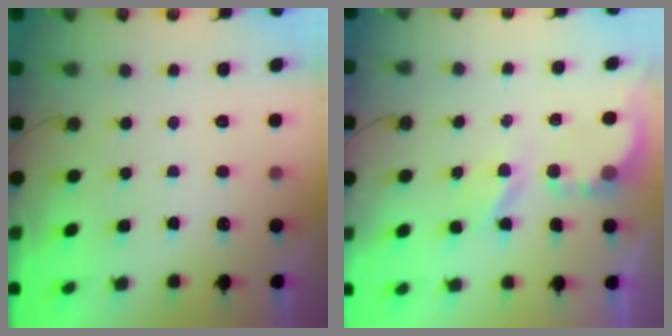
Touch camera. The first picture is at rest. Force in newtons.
{"total": 5.9, "press": 5.9, "slide": 0.6}